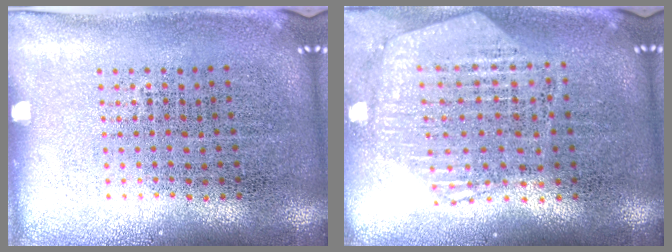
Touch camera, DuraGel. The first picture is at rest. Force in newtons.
{"total": 1.2, "press": 1.2, "slide": 0.2}